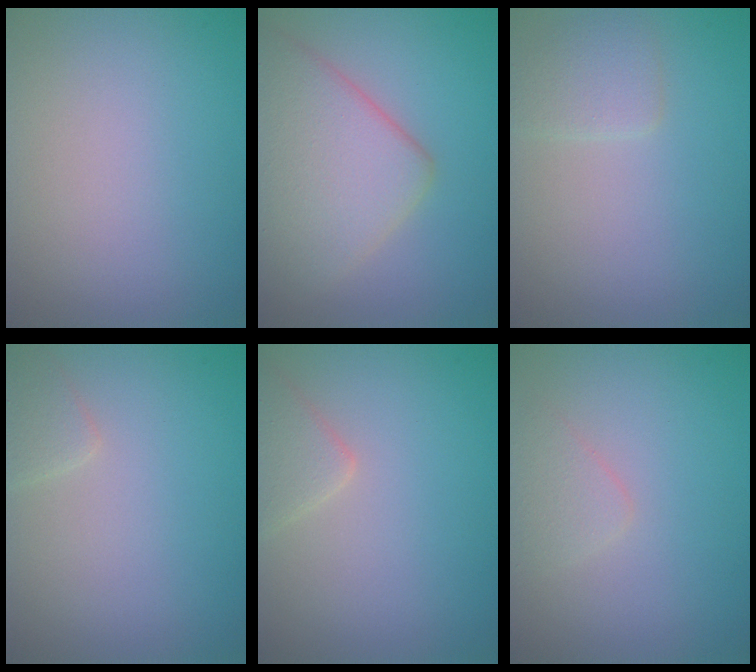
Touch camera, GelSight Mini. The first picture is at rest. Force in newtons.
{"total": 7.4, "press": 7.4, "slide": 0.2}
{"total": 1.7, "press": 1.7, "slide": 0.1}
{"total": 1.3, "press": 1.3, "slide": 0.0}
{"total": 2.2, "press": 2.2, "slide": 0.2}
{"total": 1.4, "press": 1.4, "slide": 0.0}